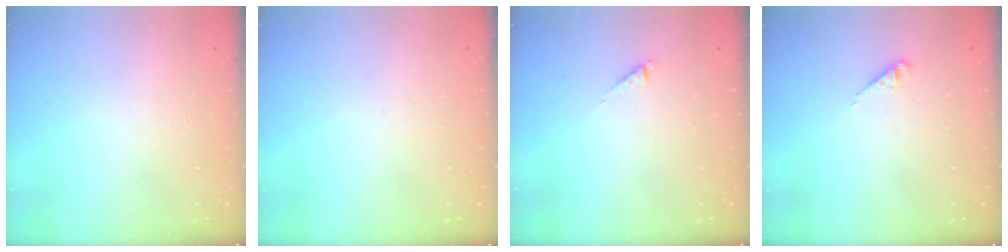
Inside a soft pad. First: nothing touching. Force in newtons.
{"total": 0.0}
{"total": 2.5, "press": 2.4, "slide": 0.4}
{"total": 2.3, "press": 2.3, "slide": 0.2}